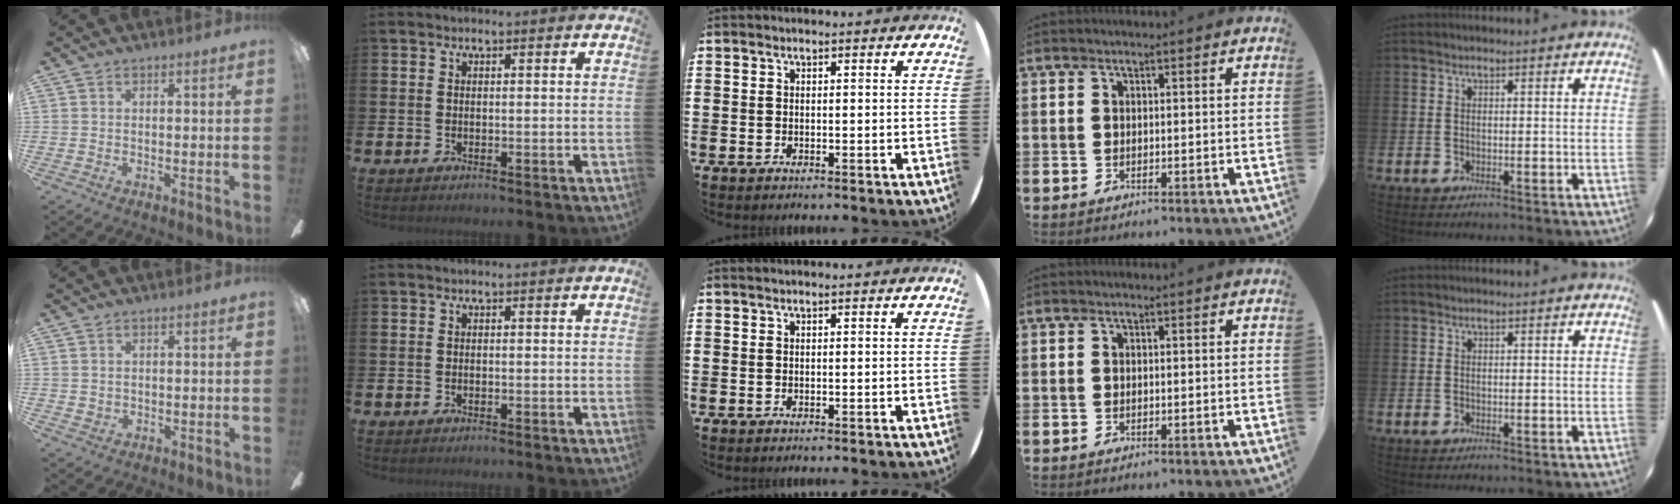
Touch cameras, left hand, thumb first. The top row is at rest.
{"thumb": {"total": 1.6, "force": [1.0, 1.2, 0.1], "torque": [-0.004, 0.003, 0.018]}}